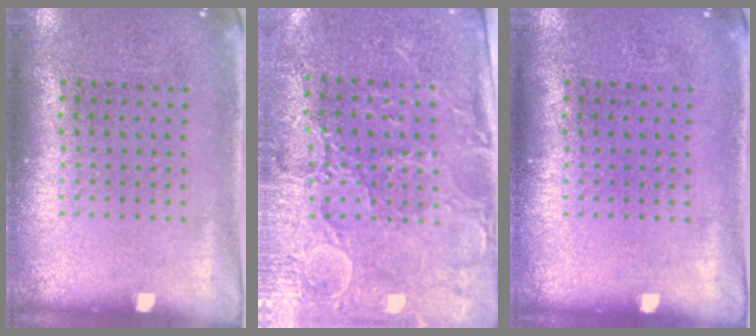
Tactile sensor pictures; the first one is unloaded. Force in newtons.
{"total": 3.2, "press": 3.0, "slide": 1.3}
{"total": 0.0}